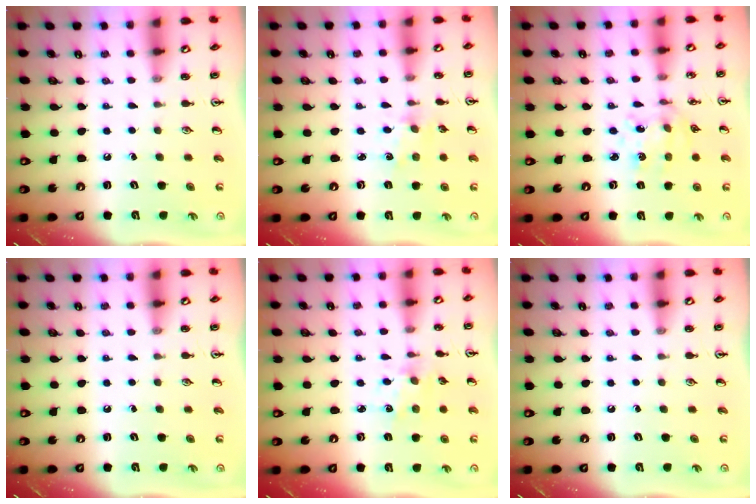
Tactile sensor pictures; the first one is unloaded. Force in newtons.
{"total": 1.0, "press": 1.0, "slide": 0.2}
{"total": 5.1, "press": 4.7, "slide": 1.9}
{"total": 0.0}
{"total": 2.5, "press": 2.4, "slide": 0.7}
{"total": 0.0}